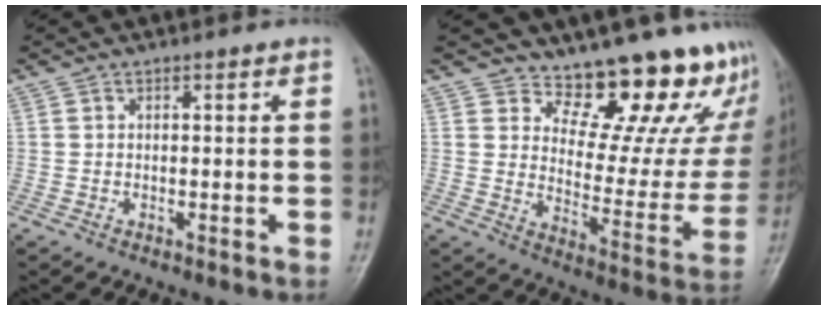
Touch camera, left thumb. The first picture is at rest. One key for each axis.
{"total": 20.2, "fx": 18.0, "fy": 7.0, "fz": 5.7, "tx": -0.014, "ty": -0.164, "tz": 0.221}